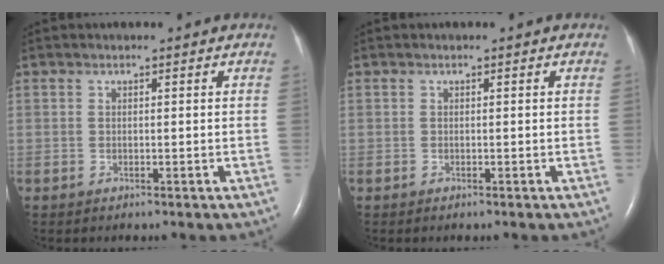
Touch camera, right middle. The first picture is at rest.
{"total": 0.0}